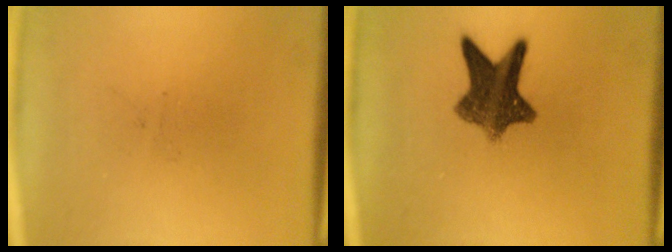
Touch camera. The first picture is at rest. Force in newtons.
{"total": 9.2}